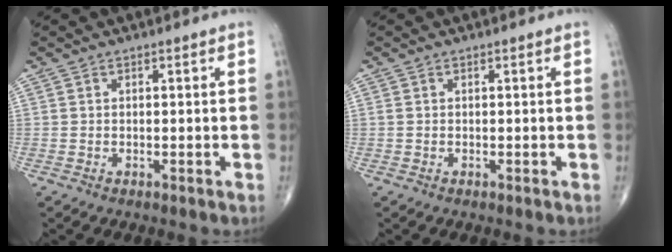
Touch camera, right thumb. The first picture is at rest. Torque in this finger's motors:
{"motor_torque": [-0.16, -0.18, 0.18, 0.24, 0.02]}